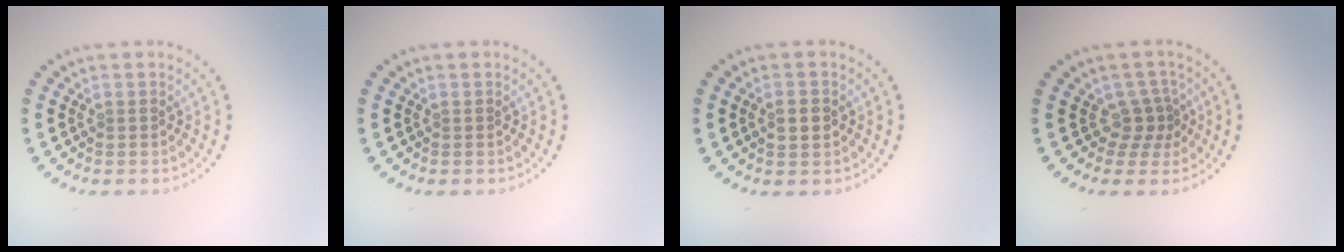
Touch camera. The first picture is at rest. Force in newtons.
{"total": 0.0}
{"total": 2.2, "press": 2.1, "slide": 0.1}
{"total": 2.2, "press": 1.5, "slide": 1.6}